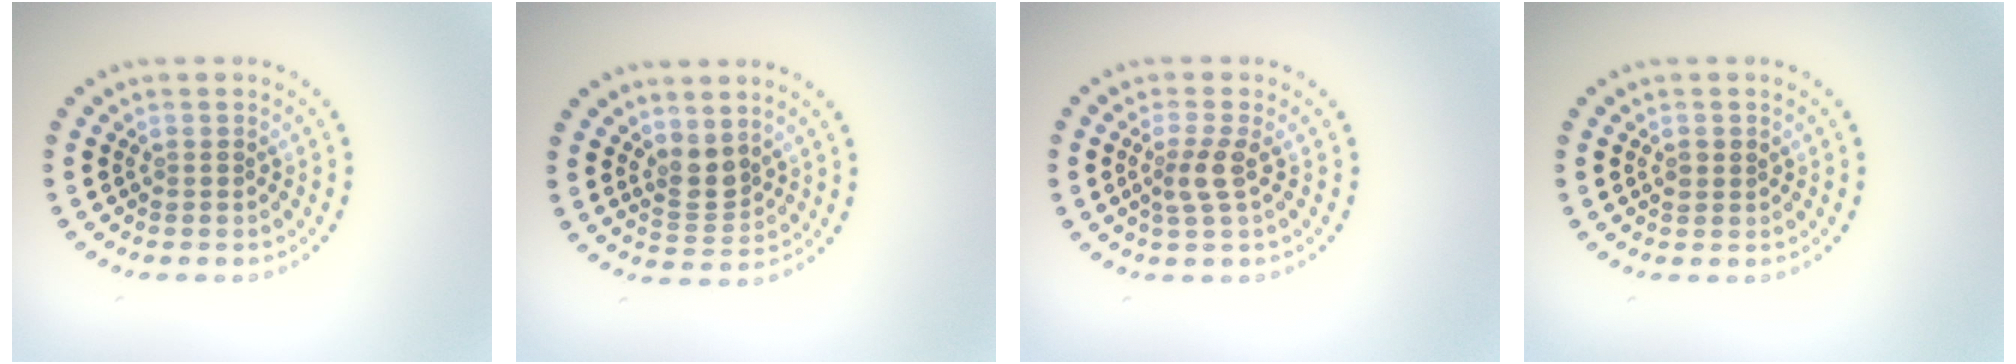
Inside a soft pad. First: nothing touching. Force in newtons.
{"total": 2.1, "press": 1.7, "slide": 1.2}
{"total": 2.1, "press": 1.7, "slide": 1.3}
{"total": 1.0, "press": 1.0, "slide": 0.1}